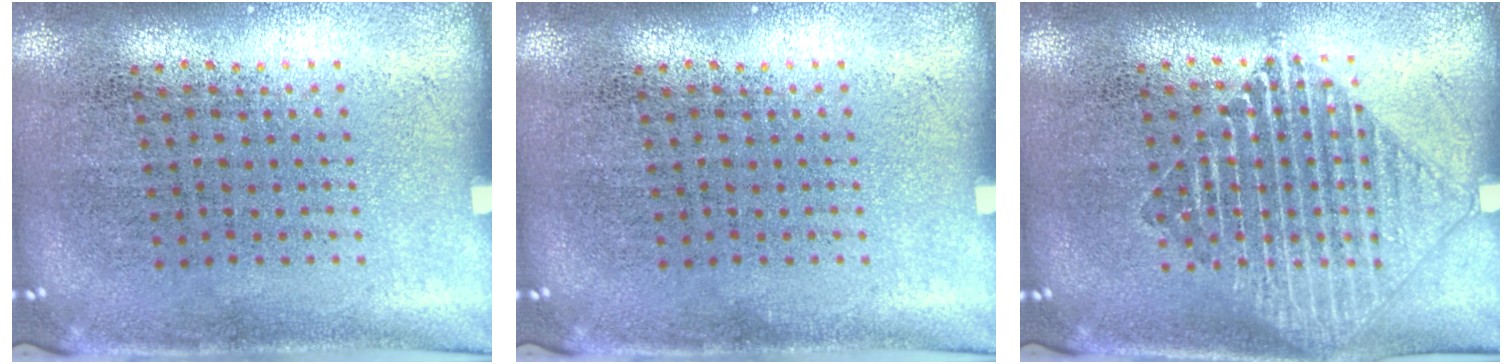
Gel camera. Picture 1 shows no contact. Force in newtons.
{"total": 0.0}
{"total": 1.4, "press": 1.4, "slide": 0.3}